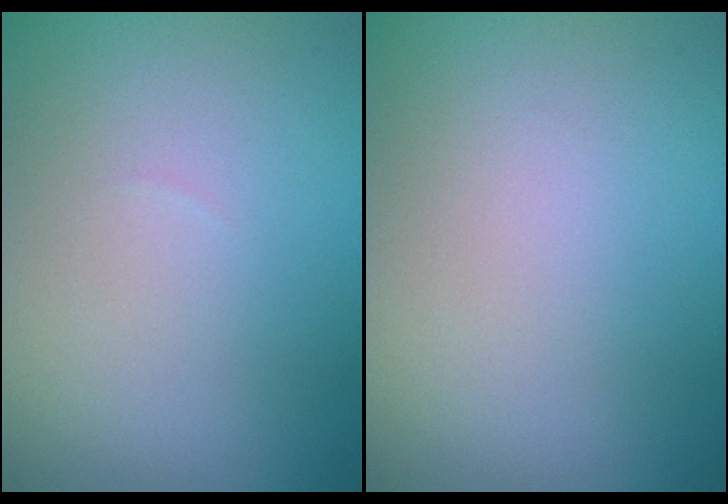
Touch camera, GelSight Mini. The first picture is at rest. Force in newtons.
{"total": 0.0}